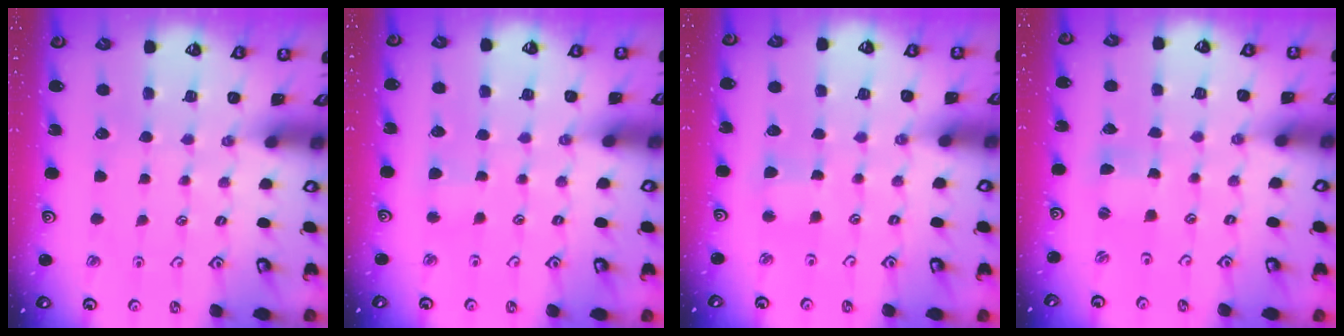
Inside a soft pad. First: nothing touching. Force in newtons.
{"total": 2.9, "press": 2.8, "slide": 0.4}
{"total": 2.7, "press": 2.6, "slide": 0.3}
{"total": 1.1, "press": 1.0, "slide": 0.3}